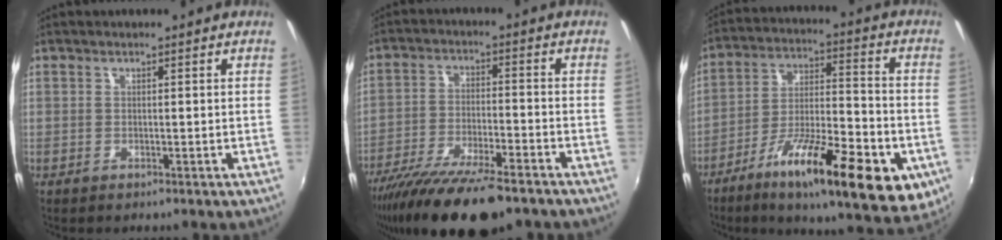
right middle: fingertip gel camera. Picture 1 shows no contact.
{"total": 18.1, "force": [-14.1, 4.0, 10.7], "torque": [-0.209, -0.045, -0.237]}
{"total": 23.9, "force": [-11.6, 6.7, 19.8], "torque": [-0.312, -0.040, -0.179]}